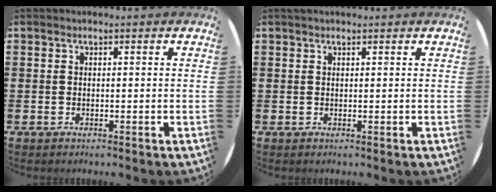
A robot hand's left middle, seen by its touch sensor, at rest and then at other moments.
{"total": 0.5, "force": [0.4, 0.3, 0.0], "torque": [-0.002, 0.003, 0.009]}